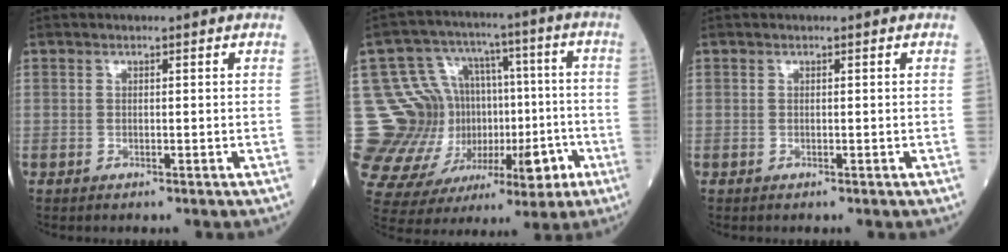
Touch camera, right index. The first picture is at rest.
{"total": 22.4, "force": [-2.1, 17.0, 14.4], "torque": [-0.286, 0.060, 0.002]}
{"total": 0.0}